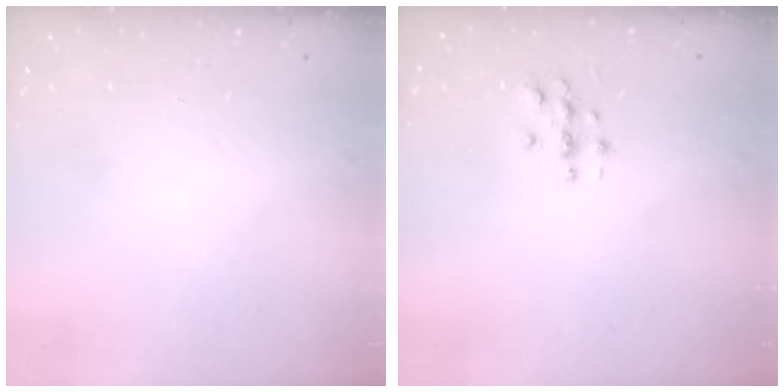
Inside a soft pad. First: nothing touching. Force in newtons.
{"total": 2.8, "press": 2.8, "slide": 0.3}